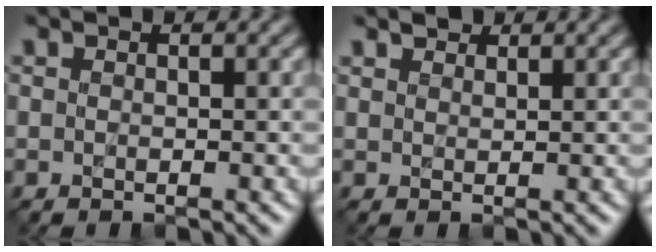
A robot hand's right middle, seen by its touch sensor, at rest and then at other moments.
{"total": 1.4, "force": [1.2, -0.1, -0.5], "torque": [0.003, -0.001, 0.021]}